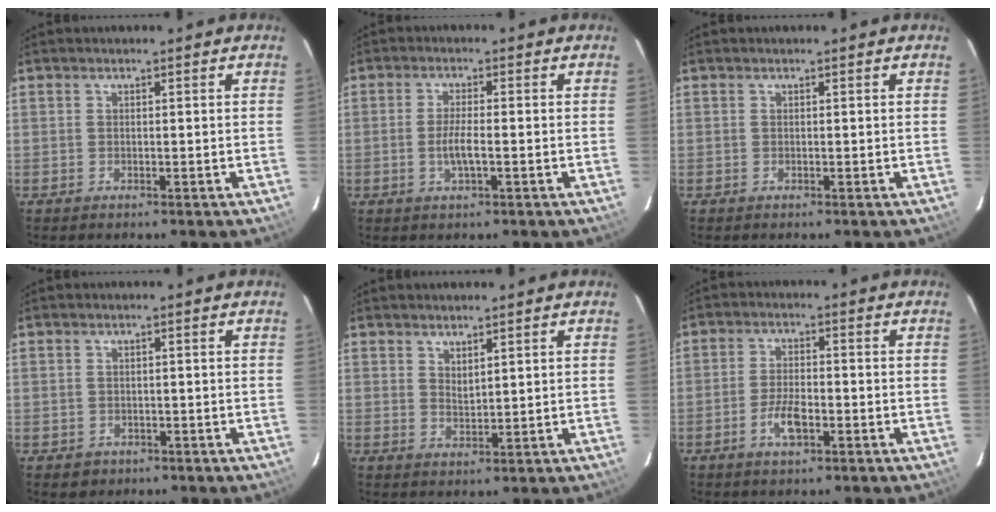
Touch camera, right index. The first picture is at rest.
{"total": 3.8, "force": [-0.9, 0.5, 3.6], "torque": [-0.069, -0.004, -0.017]}
{"total": 0.0}
{"total": 2.3, "force": [-0.9, 2.1, 0.4], "torque": [-0.009, 0.000, -0.007]}
{"total": 2.2, "force": [1.7, 0.6, 1.1], "torque": [-0.019, -0.004, 0.030]}
{"total": 4.9, "force": [-2.3, 1.8, 4.0], "torque": [-0.085, 0.001, -0.042]}